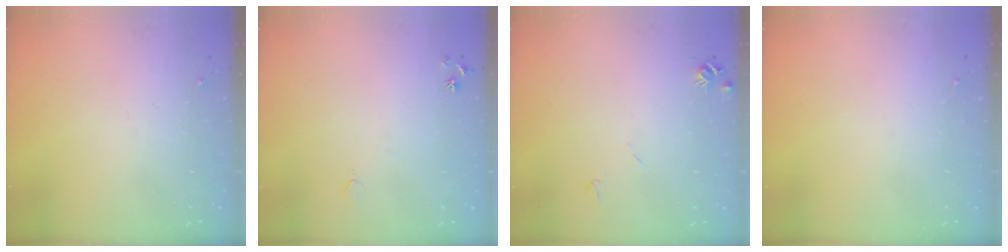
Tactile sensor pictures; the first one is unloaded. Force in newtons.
{"total": 4.7, "press": 4.7, "slide": 0.7}
{"total": 5.5, "press": 5.5, "slide": 0.7}
{"total": 0.0}